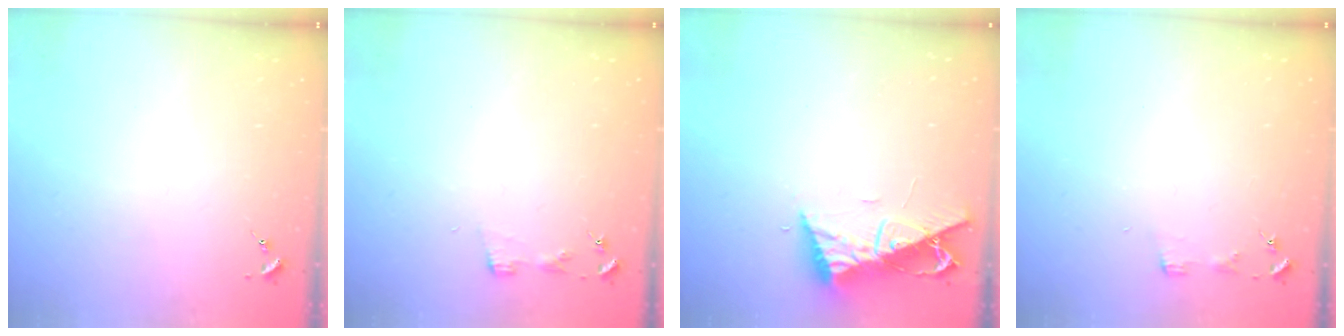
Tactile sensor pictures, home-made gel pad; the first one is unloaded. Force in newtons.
{"total": 2.9, "press": 2.9, "slide": 0.3}
{"total": 9.7, "press": 9.7, "slide": 0.7}
{"total": 3.4, "press": 3.3, "slide": 0.4}